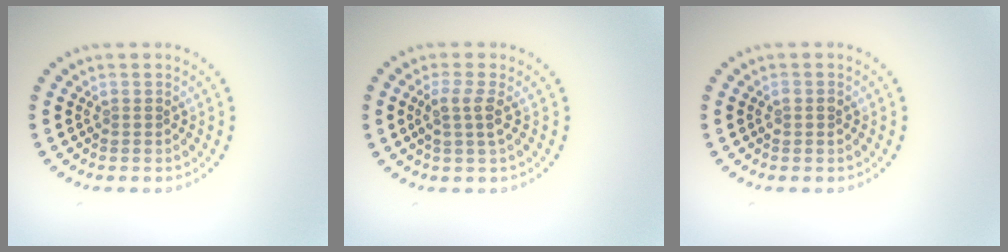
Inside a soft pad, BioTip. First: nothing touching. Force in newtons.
{"total": 2.1, "press": 1.7, "slide": 1.2}
{"total": 1.1, "press": 1.1, "slide": 0.2}